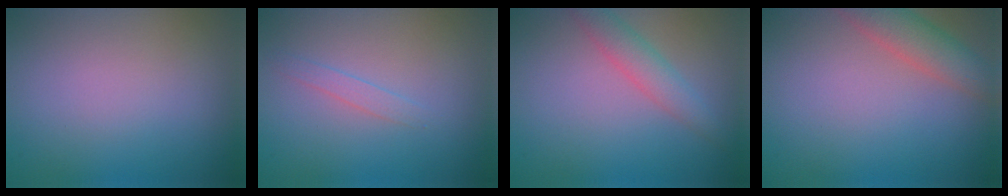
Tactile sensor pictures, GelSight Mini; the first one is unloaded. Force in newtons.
{"total": 1.0, "press": 1.0, "slide": 0.1}
{"total": 2.7, "press": 2.7, "slide": 0.1}
{"total": 3.8, "press": 3.8, "slide": 0.3}